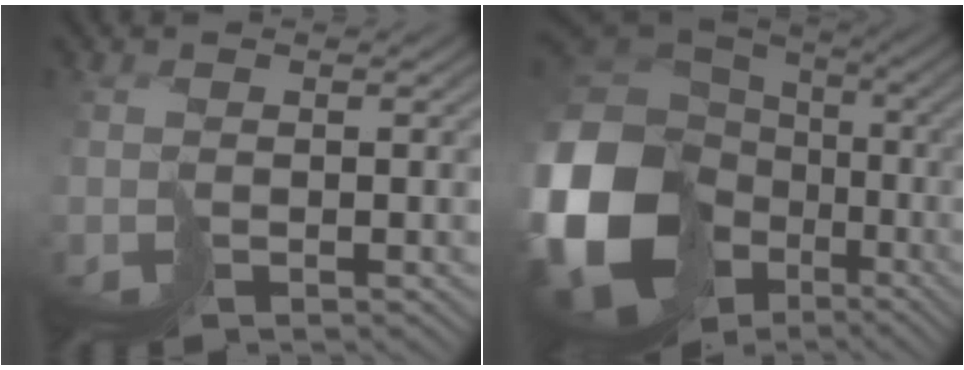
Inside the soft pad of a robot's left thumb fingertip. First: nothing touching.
{"total": 21.6, "force": [-5.8, 17.4, 11.4], "torque": [-0.317, -0.081, -0.100]}